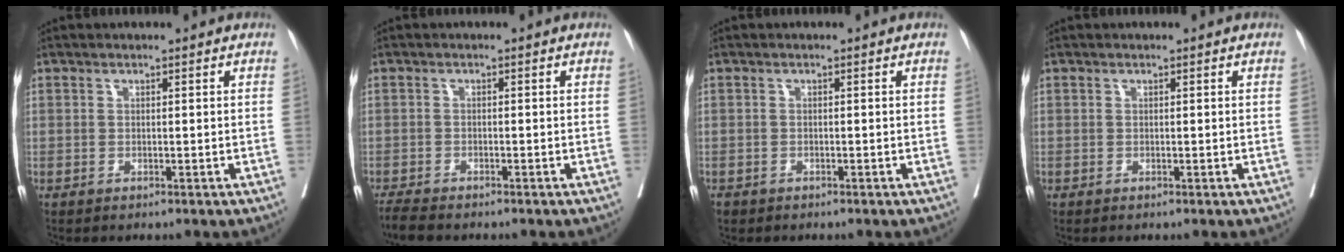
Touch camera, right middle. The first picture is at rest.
{"total": 3.7, "force": [-3.4, 0.3, 1.5], "torque": [-0.033, -0.015, -0.059]}
{"total": 1.5, "force": [-1.2, 0.7, 0.4], "torque": [-0.017, -0.004, -0.020]}
{"total": 0.0}